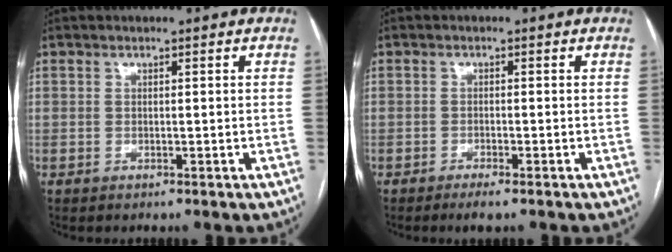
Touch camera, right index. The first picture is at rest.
{"total": 2.2, "force": [-1.6, 0.2, 1.5], "torque": [-0.026, -0.004, -0.026]}